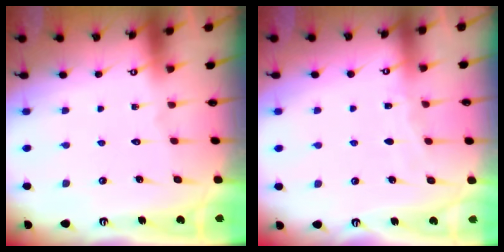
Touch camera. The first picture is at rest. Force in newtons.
{"total": 3.6, "press": 3.6, "slide": 0.5}